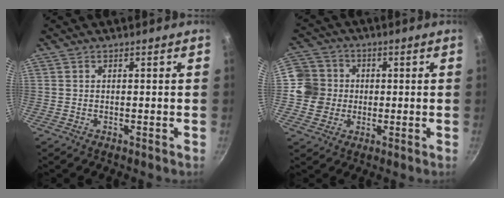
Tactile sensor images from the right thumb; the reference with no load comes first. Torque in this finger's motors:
{"motor_torque": [0.10, 0.90, 0.10, 0.22, 0.03]}